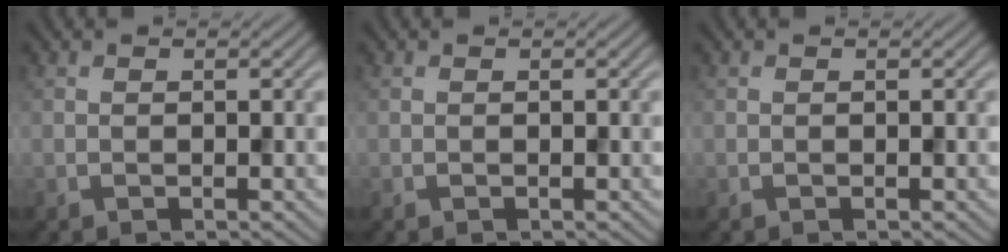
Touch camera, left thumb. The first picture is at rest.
{"total": 0.0}
{"total": 0.0}